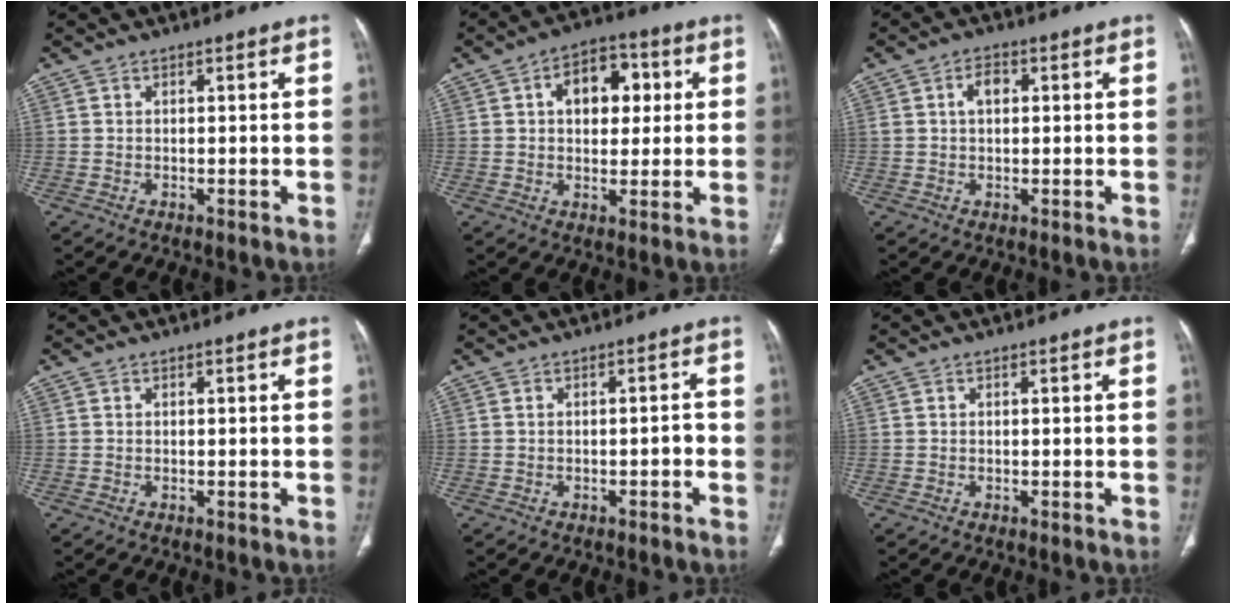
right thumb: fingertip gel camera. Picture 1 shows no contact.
{"total": 10.5, "force": [2.4, 6.8, 7.5], "torque": [-0.073, 0.012, 0.033]}
{"total": 3.3, "force": [0.7, 2.1, 2.4], "torque": [-0.039, 0.010, 0.011]}
{"total": 0.0}
{"total": 1.5, "force": [-0.7, 0.6, 1.2], "torque": [-0.014, 0.009, -0.012]}
{"total": 0.0}